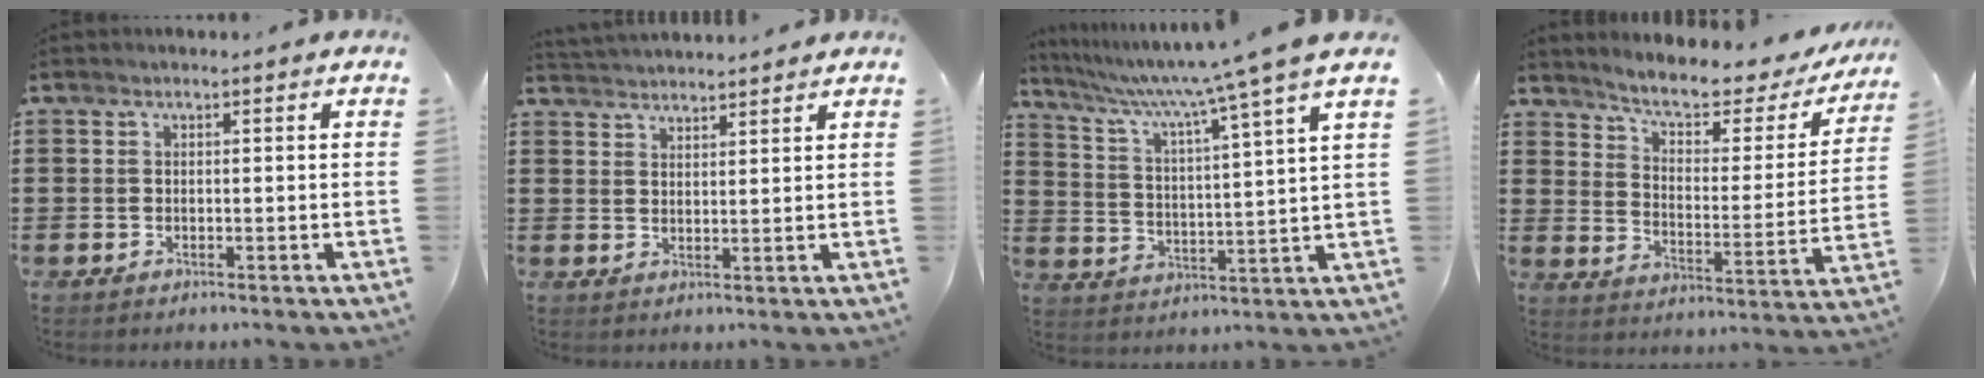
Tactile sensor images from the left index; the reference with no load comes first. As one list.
[{"total": 2.7, "force": [2.7, -0.1, -0.3], "torque": [-0.003, -0.008, 0.052]}, {"total": 7.7, "force": [6.4, -1.6, 4.1], "torque": [-0.107, -0.047, 0.097]}, {"total": 5.8, "force": [4.8, 1.2, 3.0], "torque": [-0.072, -0.032, 0.074]}]